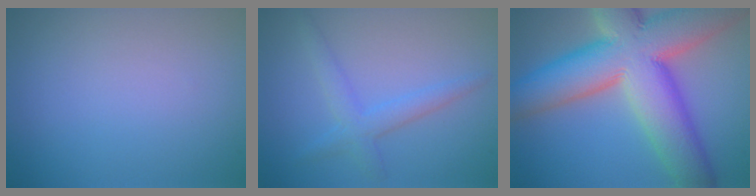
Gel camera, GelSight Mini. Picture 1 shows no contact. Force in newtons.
{"total": 2.5, "press": 2.5, "slide": 0.1}
{"total": 15.0, "press": 14.9, "slide": 1.2}